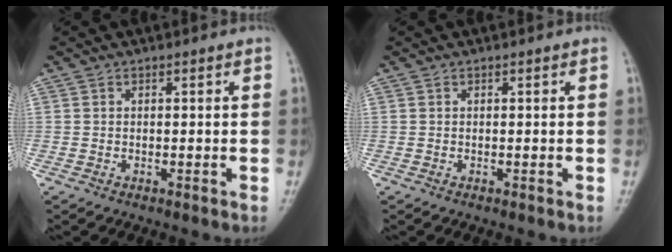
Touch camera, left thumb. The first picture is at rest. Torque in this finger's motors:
{"motor_torque": [-0.15, 0.15, -0.03, 0.03, 0.00]}